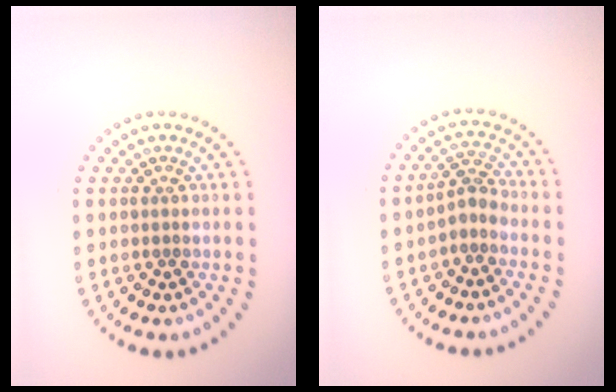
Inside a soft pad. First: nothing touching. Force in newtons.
{"total": 1.9, "press": 1.4, "slide": 1.3}